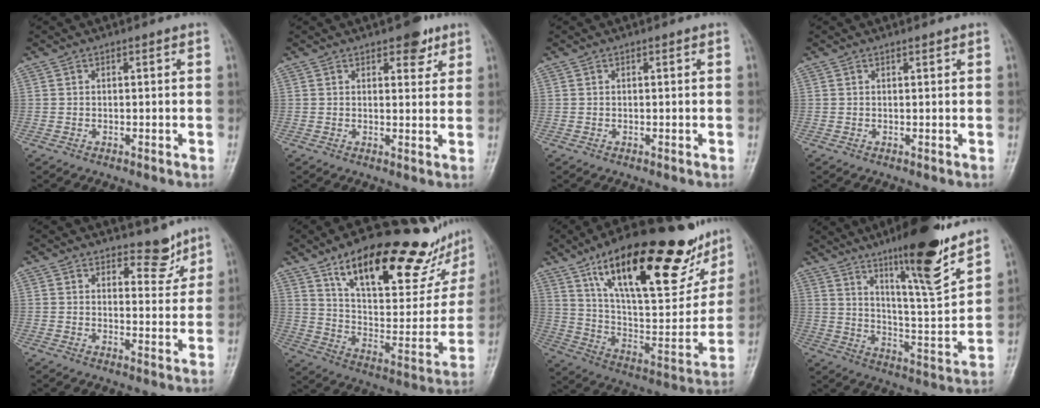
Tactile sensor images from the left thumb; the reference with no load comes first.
{"total": 4.9, "force": [3.0, 2.6, 2.9], "torque": [-0.014, -0.013, 0.036]}
{"total": 0.0}
{"total": 0.6, "force": [0.4, 0.2, 0.3], "torque": [-0.008, -0.003, 0.006]}
{"total": 5.2, "force": [4.1, 2.6, 1.9], "torque": [0.004, -0.031, 0.058]}
{"total": 29.7, "force": [19.4, 10.3, 20.0], "torque": [-0.245, -0.057, 0.301]}
{"total": 32.6, "force": [19.2, 11.6, 23.7], "torque": [-0.321, -0.035, 0.311]}
{"total": 17.7, "force": [12.3, 2.6, 12.4], "torque": [-0.169, -0.080, 0.200]}